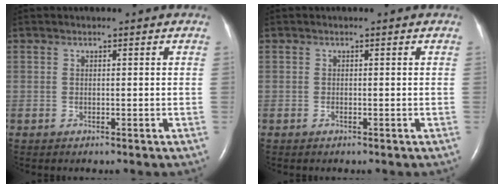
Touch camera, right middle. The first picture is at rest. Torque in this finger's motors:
{"motor_torque": [-0.02, 0.01, -0.04, 0.00]}